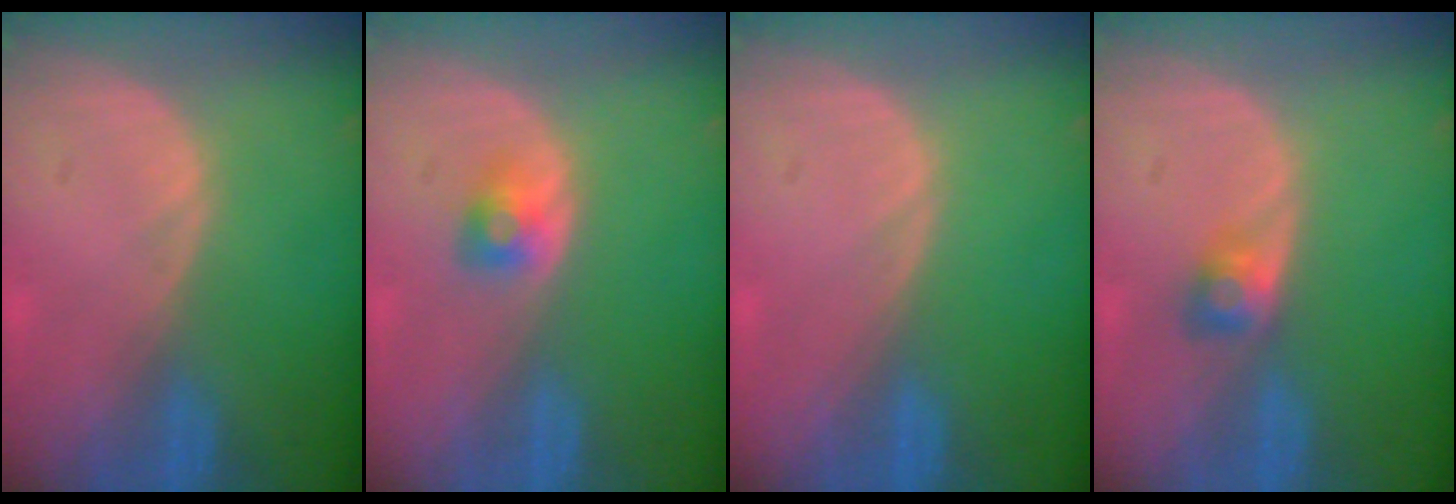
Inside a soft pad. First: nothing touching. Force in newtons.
{"total": 2.4, "press": 2.2, "slide": 0.7}
{"total": 0.0}
{"total": 2.5, "press": 2.4, "slide": 0.8}